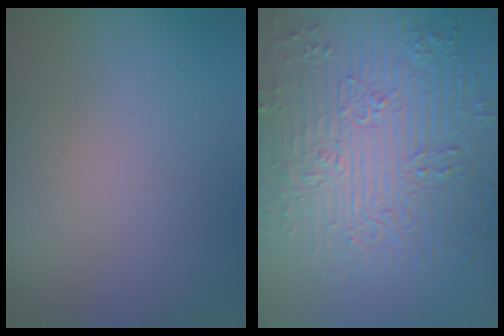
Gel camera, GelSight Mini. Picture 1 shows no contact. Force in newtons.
{"total": 9.2, "press": 6.8, "slide": 6.2}